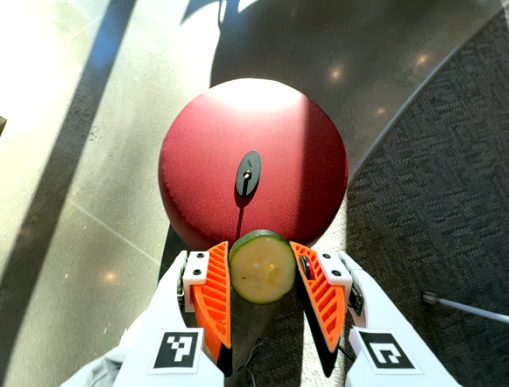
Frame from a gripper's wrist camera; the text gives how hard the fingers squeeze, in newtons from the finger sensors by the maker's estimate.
{"total": 8.8, "left": 8.6, "right": 9.0}